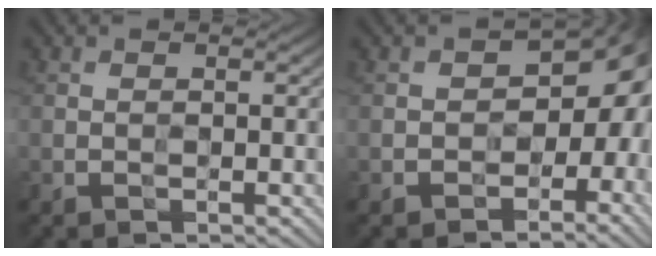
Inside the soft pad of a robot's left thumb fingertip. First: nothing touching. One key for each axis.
{"total": 8.5, "fx": -2.2, "fy": 6.0, "fz": 5.5, "tx": -0.031, "ty": -0.014, "tz": -0.036}